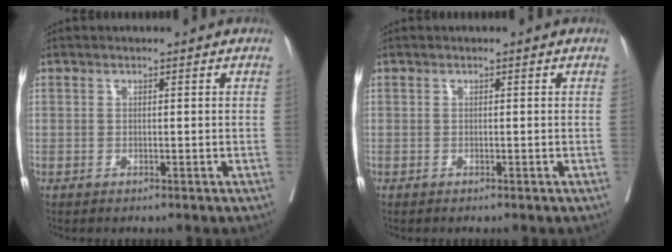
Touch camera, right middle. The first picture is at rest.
{"total": 0.0}